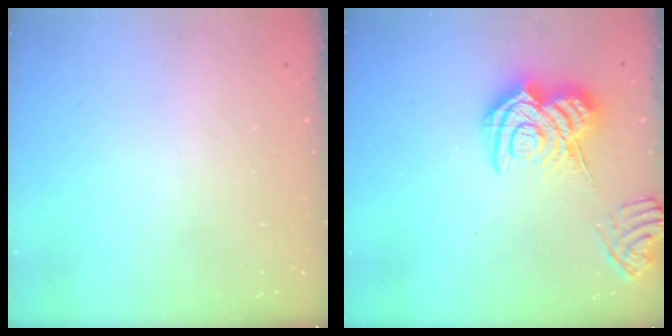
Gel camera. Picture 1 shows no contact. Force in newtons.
{"total": 15.8, "press": 15.7, "slide": 1.6}